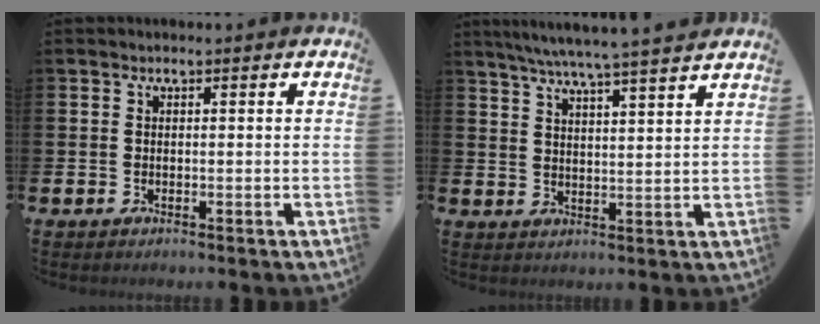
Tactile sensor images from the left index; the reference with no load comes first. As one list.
[{"total": 6.2, "force": [5.8, -0.7, 2.3], "torque": [-0.060, -0.032, 0.100]}]